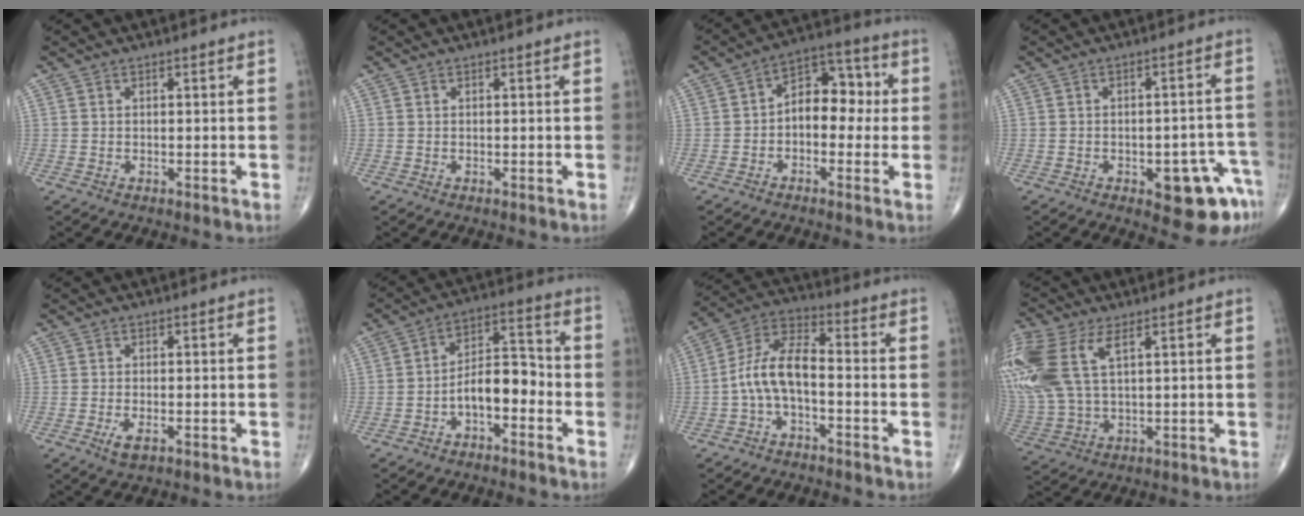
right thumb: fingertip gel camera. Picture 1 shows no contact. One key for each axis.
{"total": 0.0}
{"total": 10.0, "fx": -0.2, "fy": 6.6, "fz": 7.6, "tx": -0.075, "ty": 0.038, "tz": -0.017}
{"total": 10.6, "fx": -5.1, "fy": 4.1, "fz": 8.3, "tx": -0.072, "ty": 0.038, "tz": -0.054}
{"total": 2.5, "fx": -1.0, "fy": 1.0, "fz": 2.1, "tx": -0.040, "ty": -0.003, "tz": -0.018}
{"total": 8.5, "fx": -3.2, "fy": 4.3, "fz": 6.5, "tx": -0.089, "ty": 0.048, "tz": -0.061}
{"total": 9.4, "fx": -2.3, "fy": 4.3, "fz": 8.0, "tx": -0.155, "ty": 0.047, "tz": -0.055}
{"total": 17.7, "fx": 6.3, "fy": 9.0, "fz": 13.9, "tx": -0.367, "ty": 0.005, "tz": 0.130}